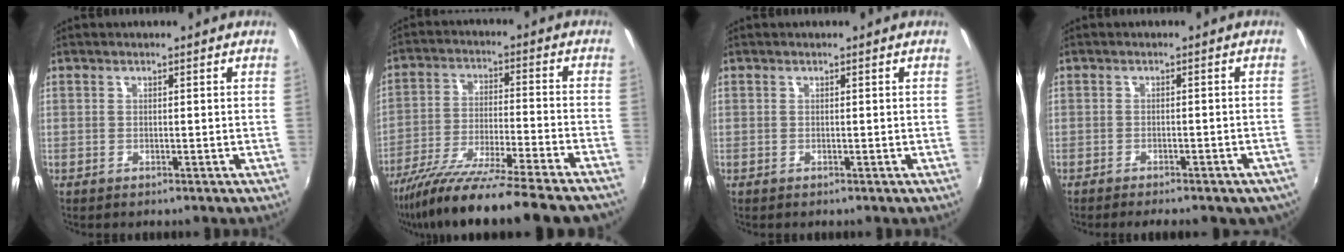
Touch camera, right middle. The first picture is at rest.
{"total": 23.5, "force": [-20.2, 0.4, 12.0], "torque": [-0.212, -0.074, -0.314]}
{"total": 0.0}
{"total": 10.1, "force": [-7.9, 3.4, 5.4], "torque": [-0.098, -0.017, -0.091]}